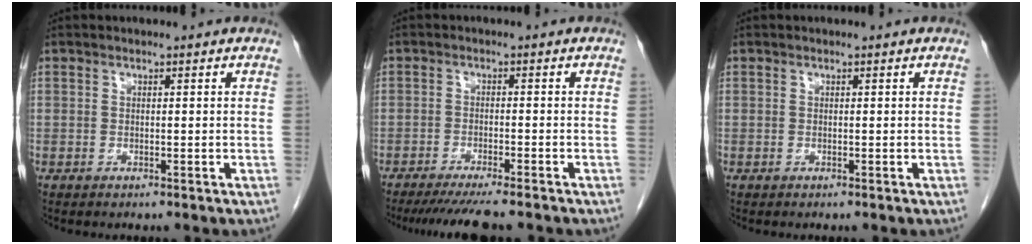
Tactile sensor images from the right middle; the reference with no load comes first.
{"total": 8.8, "force": [-7.6, 0.2, 4.5], "torque": [-0.058, -0.020, -0.117]}
{"total": 0.0}